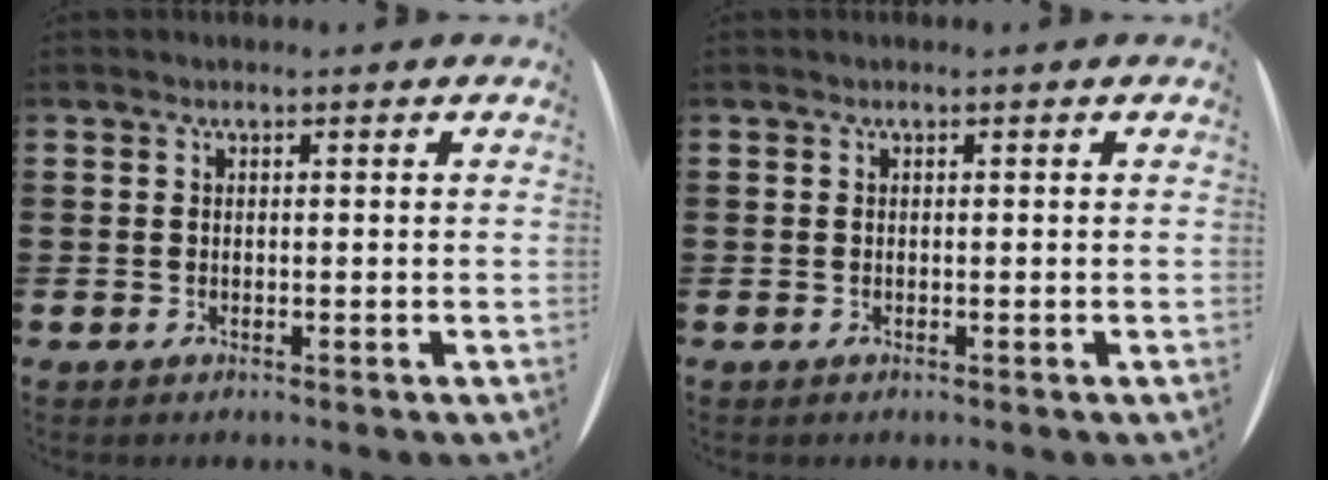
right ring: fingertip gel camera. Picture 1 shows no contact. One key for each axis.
{"total": 0.0}